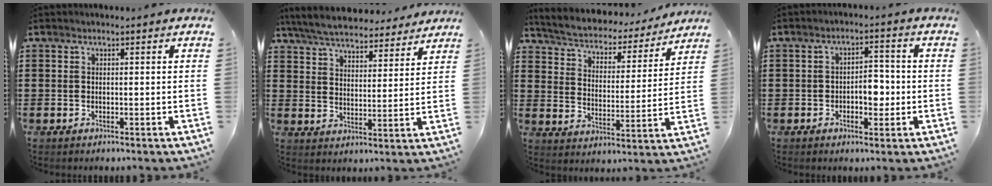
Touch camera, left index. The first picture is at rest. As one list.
[{"total": 6.1, "force": [6.0, 0.7, 1.3], "torque": [-0.054, -0.032, 0.106]}, {"total": 3.8, "force": [3.7, 0.5, 0.7], "torque": [-0.037, -0.030, 0.055]}, {"total": 4.6, "force": [-1.1, 2.5, 3.6], "torque": [-0.053, 0.002, -0.028]}]